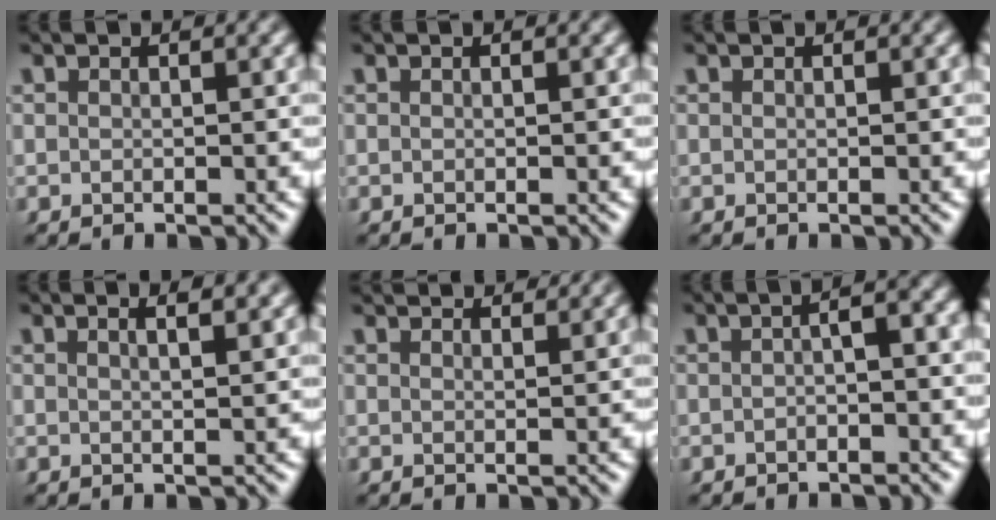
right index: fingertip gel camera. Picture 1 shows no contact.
{"total": 0.0}
{"total": 0.0}
{"total": 1.6, "force": [1.2, -0.5, 1.0], "torque": [-0.018, 0.001, 0.019]}
{"total": 2.7, "force": [2.6, -0.2, 0.7], "torque": [0.002, 0.001, 0.039]}
{"total": 1.9, "force": [-0.3, 0.5, 1.8], "torque": [-0.021, 0.008, -0.009]}